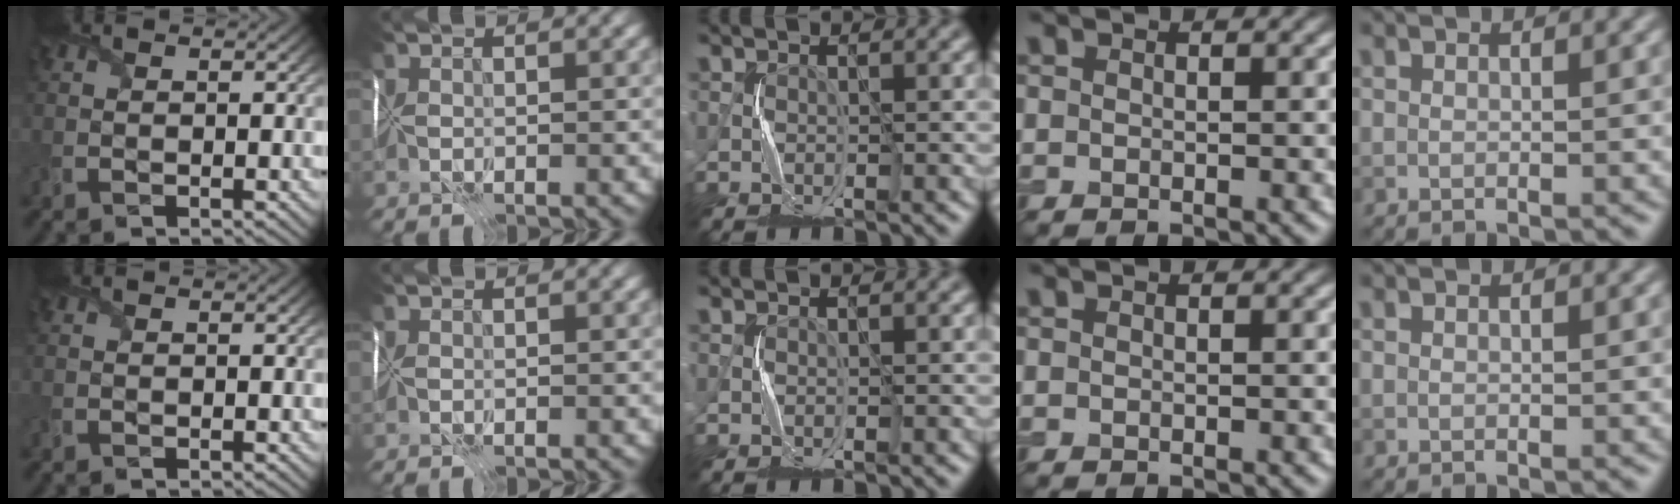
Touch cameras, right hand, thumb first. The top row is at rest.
{}